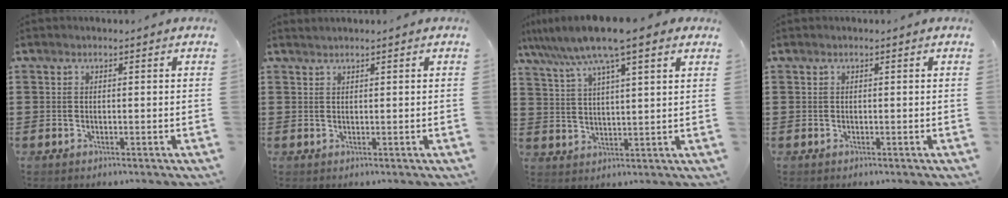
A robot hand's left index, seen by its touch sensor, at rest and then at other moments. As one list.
[{"total": 0.6, "force": [0.6, -0.1, 0.2], "torque": [-0.004, -0.002, 0.012]}, {"total": 9.2, "force": [6.8, 0.8, 6.2], "torque": [-0.138, -0.016, 0.118]}, {"total": 0.0}]